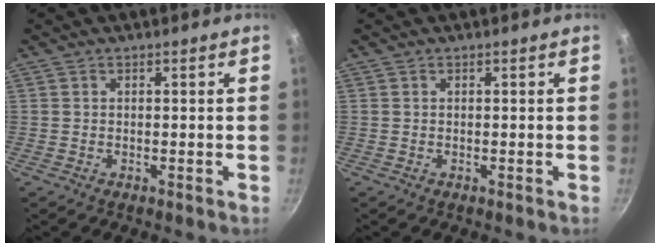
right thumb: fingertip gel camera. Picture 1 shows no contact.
{"total": 0.0}